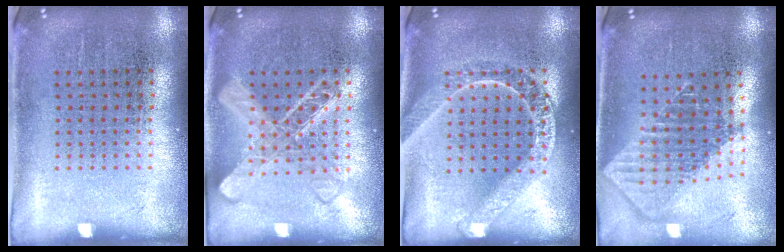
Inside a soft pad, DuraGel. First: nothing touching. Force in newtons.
{"total": 2.9, "press": 2.9, "slide": 0.5}
{"total": 1.6, "press": 1.6, "slide": 0.2}
{"total": 1.9, "press": 1.5, "slide": 1.2}